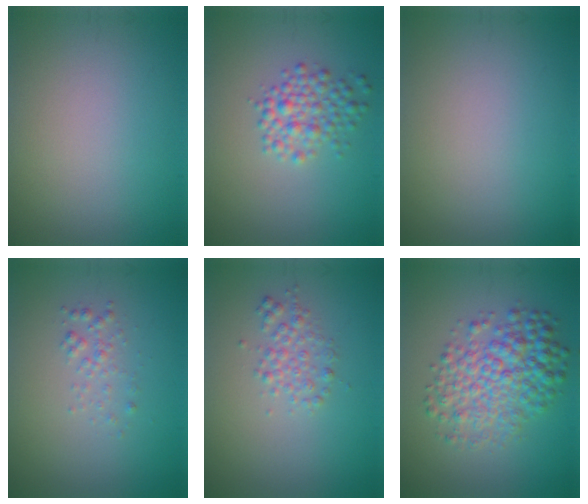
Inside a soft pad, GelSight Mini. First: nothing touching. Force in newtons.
{"total": 3.1, "press": 3.1, "slide": 0.1}
{"total": 0.0}
{"total": 1.3, "press": 1.3, "slide": 0.1}
{"total": 2.0, "press": 2.0, "slide": 0.0}
{"total": 6.1, "press": 6.1, "slide": 0.0}